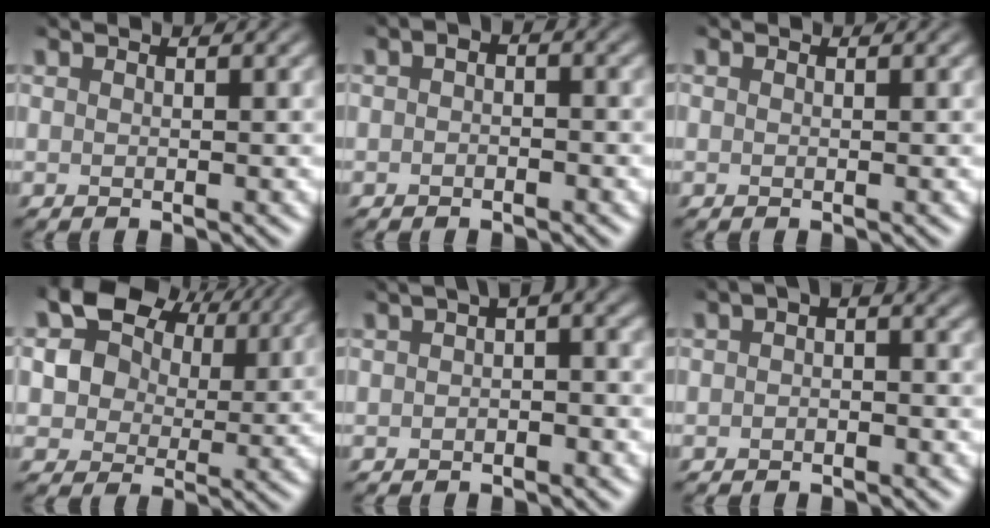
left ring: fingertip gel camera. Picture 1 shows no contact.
{"total": 1.3, "force": [-0.6, 0.8, 0.8], "torque": [-0.016, 0.004, -0.007]}
{"total": 0.0}
{"total": 12.1, "force": [5.4, 8.3, 6.9], "torque": [-0.120, 0.025, 0.083]}
{"total": 4.2, "force": [0.5, 2.3, 3.5], "torque": [-0.037, 0.016, 0.007]}
{"total": 2.0, "force": [-0.4, 1.3, 1.5], "torque": [-0.023, 0.007, -0.007]}